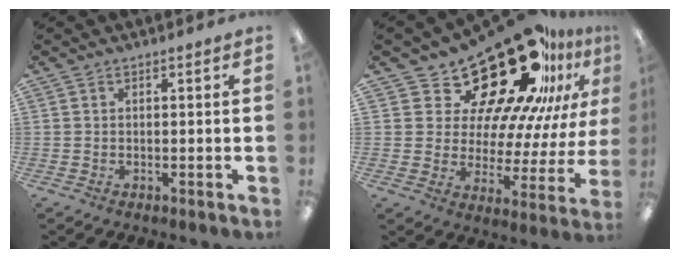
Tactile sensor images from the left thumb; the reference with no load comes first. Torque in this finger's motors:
{"motor_torque": [2.35, 2.57, 1.39, -1.38, 0.08]}